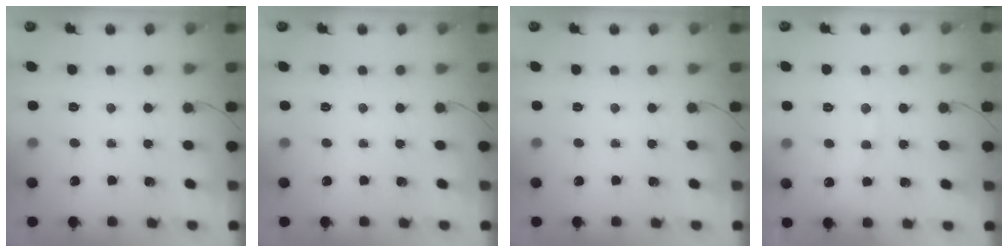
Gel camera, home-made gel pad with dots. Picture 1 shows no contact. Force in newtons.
{"total": 0.0}
{"total": 0.0}
{"total": 9.2, "press": 9.1, "slide": 1.1}